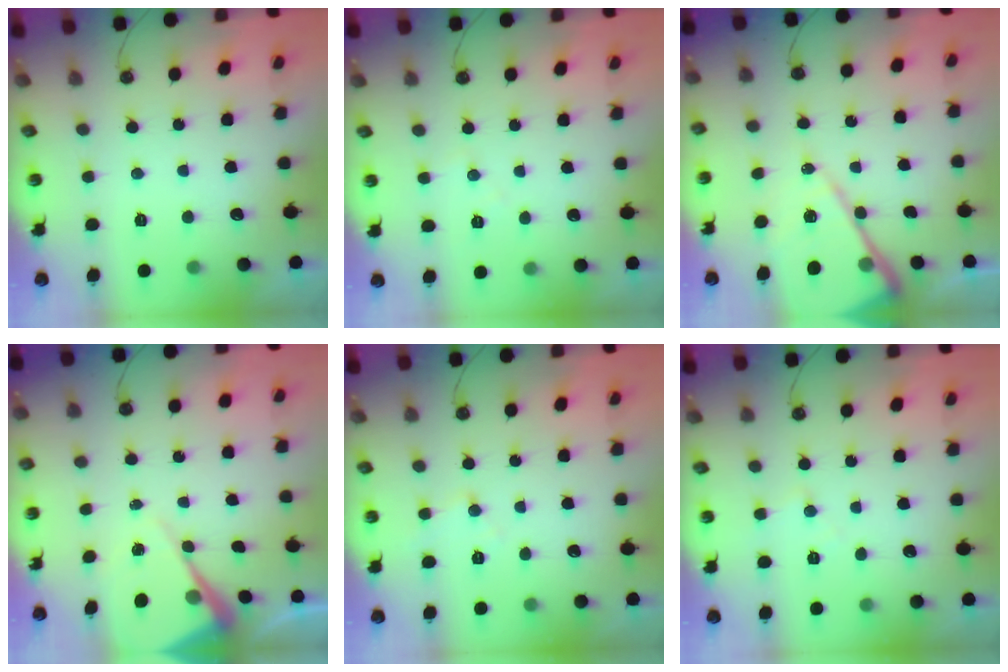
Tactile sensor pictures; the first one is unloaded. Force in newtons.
{"total": 4.0, "press": 3.9, "slide": 0.6}
{"total": 15.2, "press": 15.1, "slide": 1.4}
{"total": 8.4, "press": 8.4, "slide": 0.5}
{"total": 6.7, "press": 6.7, "slide": 1.1}
{"total": 5.2, "press": 5.1, "slide": 0.8}